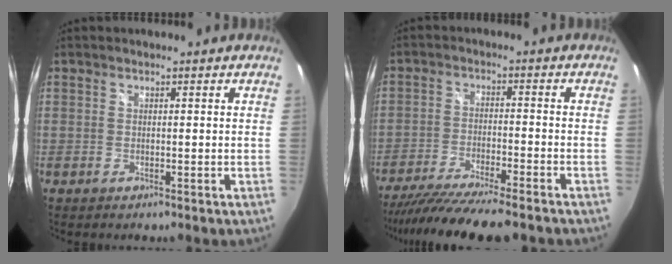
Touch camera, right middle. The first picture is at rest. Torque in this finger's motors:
{"motor_torque": [1.06, -1.08, 0.24, 0.10]}